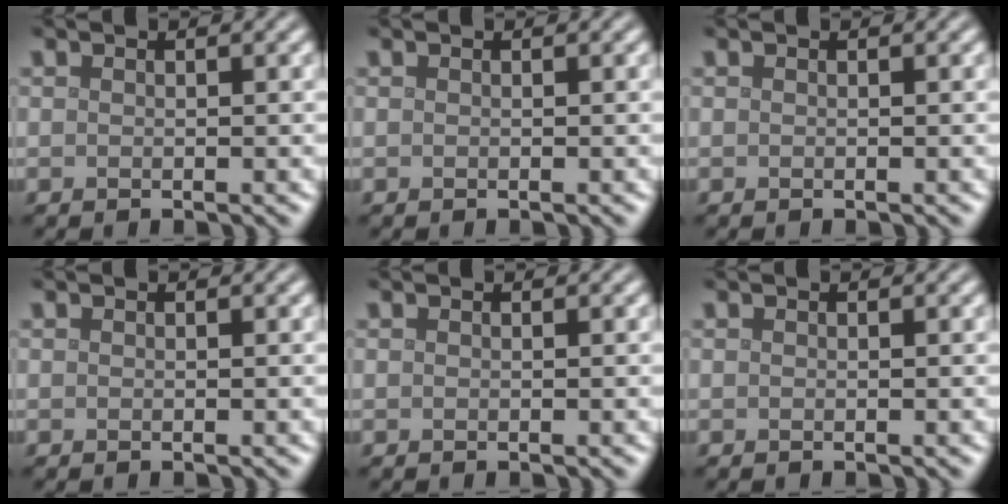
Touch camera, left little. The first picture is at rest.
{"total": 0.0}
{"total": 0.0}
{"total": 0.0}
{"total": 0.0}
{"total": 0.0}